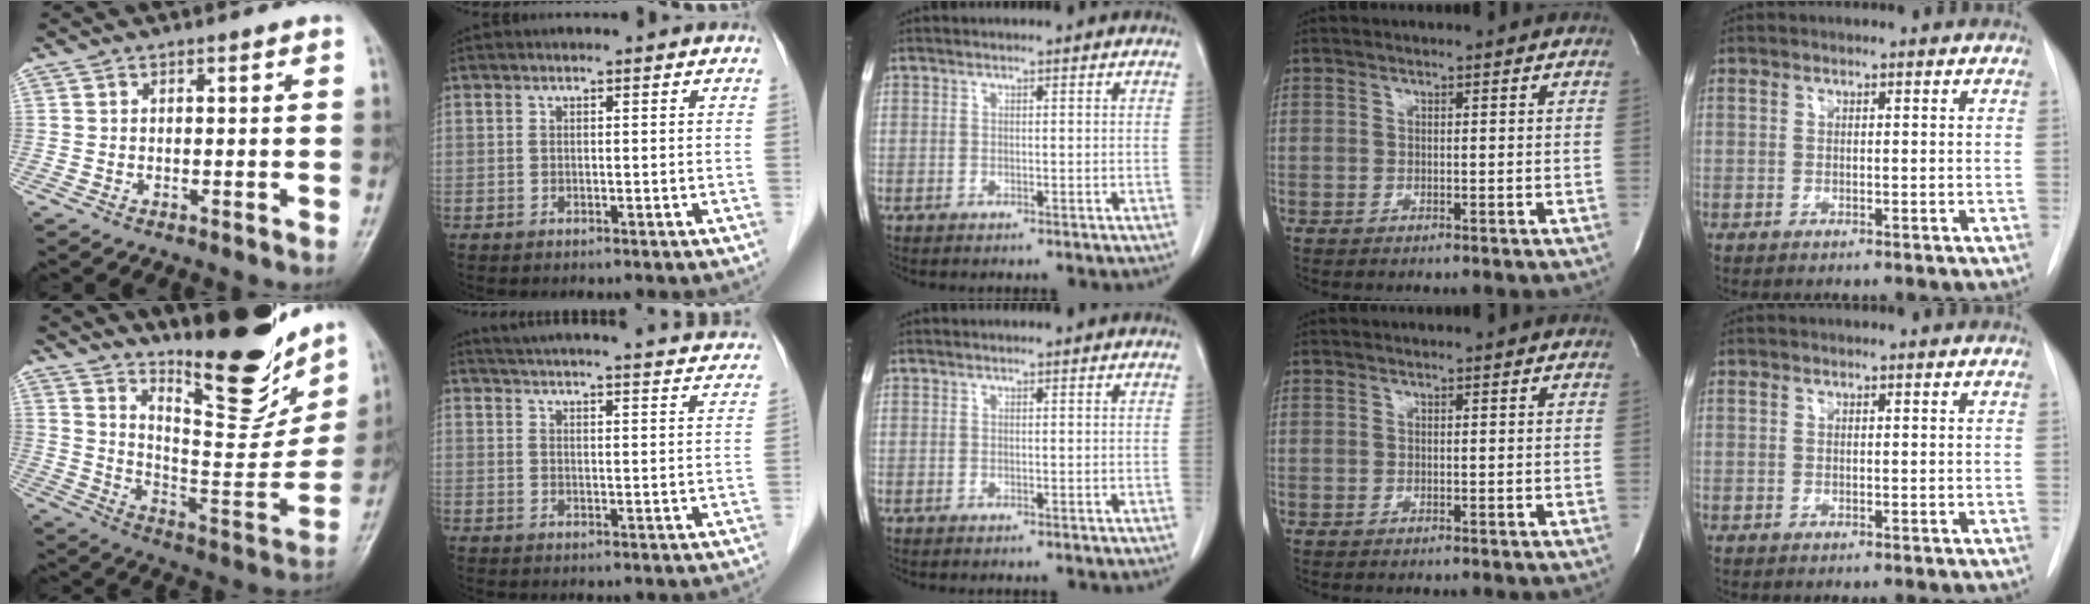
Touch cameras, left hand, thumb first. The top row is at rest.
{"thumb": {"total": 22.0, "force": [16.1, 6.3, 13.6], "torque": [-0.157, -0.108, 0.256]}, "index": {"total": 28.5, "force": [27.0, 3.1, 8.6], "torque": [-0.140, -0.043, 0.323]}}